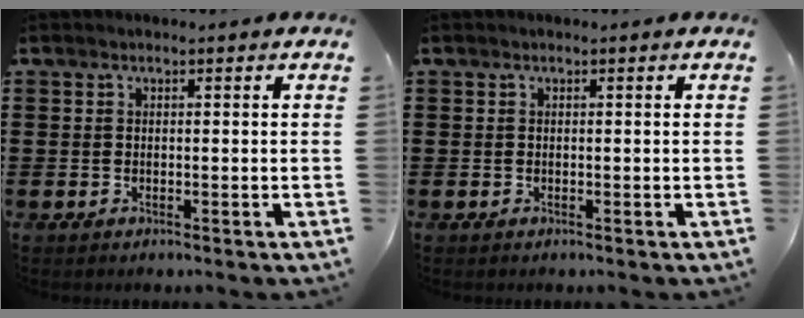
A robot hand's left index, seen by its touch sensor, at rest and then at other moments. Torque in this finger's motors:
{"motor_torque": [0.00, 0.00, -0.01, 0.01]}